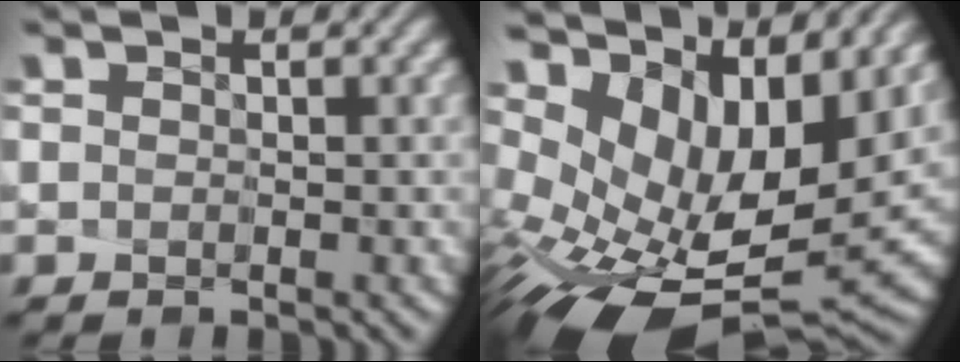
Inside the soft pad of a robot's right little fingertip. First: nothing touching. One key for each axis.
{"total": 14.0, "fx": 1.7, "fy": 7.5, "fz": 11.7, "tx": -0.189, "ty": -0.030, "tz": 0.069}